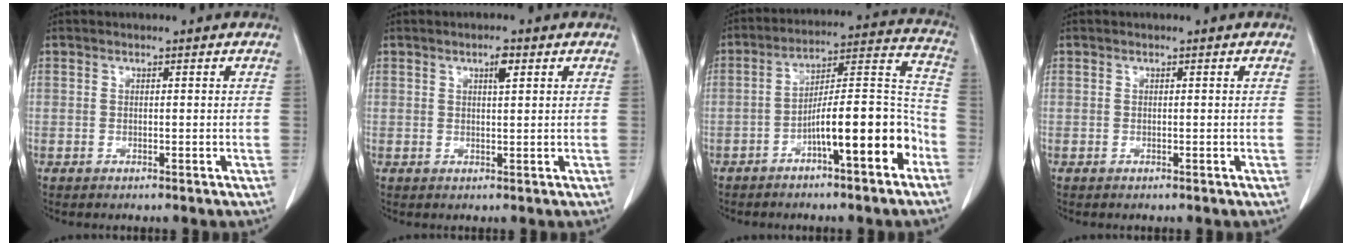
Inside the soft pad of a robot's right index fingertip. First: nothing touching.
{"total": 2.1, "force": [1.0, 0.4, 1.8], "torque": [-0.032, 0.000, 0.016]}
{"total": 13.7, "force": [-6.1, 2.0, 12.1], "torque": [-0.184, 0.031, -0.094]}
{"total": 0.0}